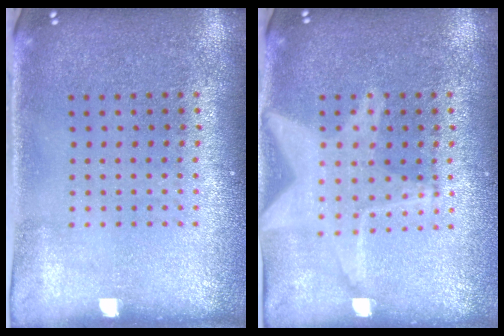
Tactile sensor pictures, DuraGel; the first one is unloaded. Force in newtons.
{"total": 3.1, "press": 3.1, "slide": 0.4}